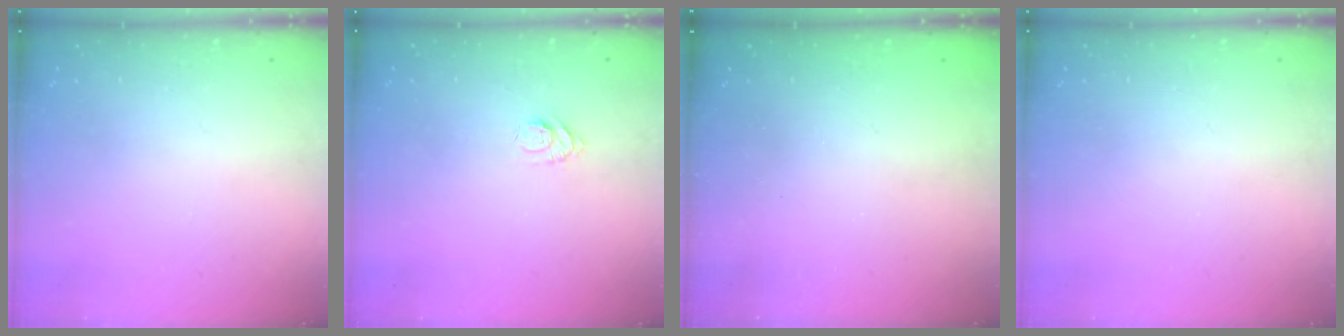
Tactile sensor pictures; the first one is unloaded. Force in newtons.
{"total": 4.7, "press": 4.7, "slide": 0.5}
{"total": 2.6, "press": 2.5, "slide": 0.9}
{"total": 0.0}